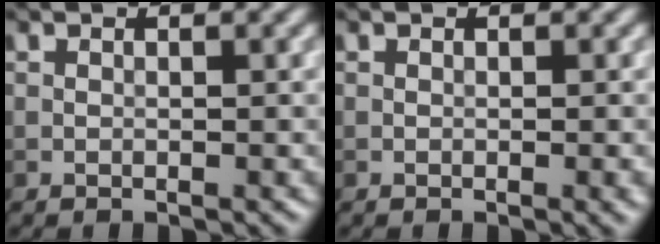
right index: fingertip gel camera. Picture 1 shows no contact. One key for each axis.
{"total": 0.9, "fx": -0.2, "fy": 0.1, "fz": 0.9, "tx": -0.012, "ty": -0.002, "tz": -0.003}